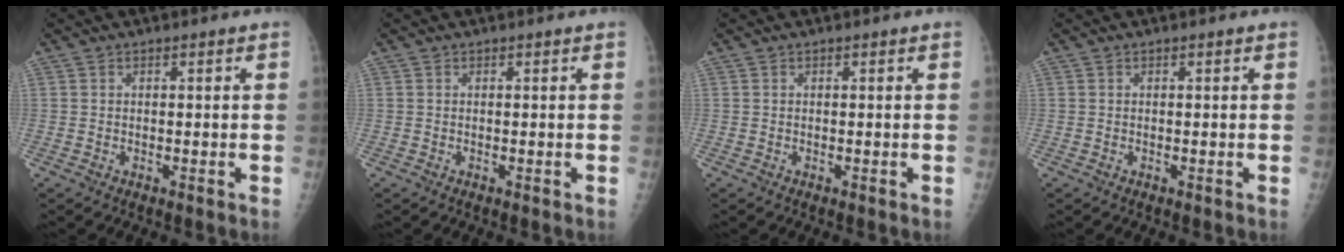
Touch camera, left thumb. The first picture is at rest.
{"total": 0.0}
{"total": 0.0}
{"total": 0.0}